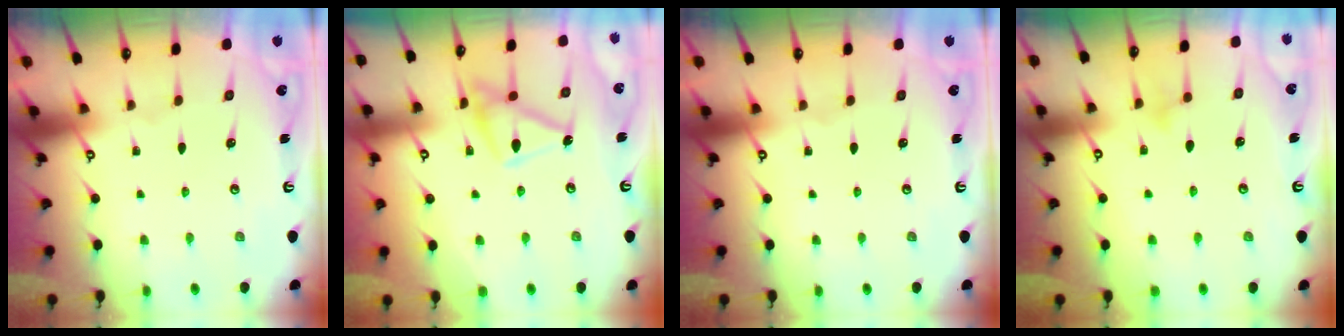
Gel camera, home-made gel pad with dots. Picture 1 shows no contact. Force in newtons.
{"total": 13.5, "press": 13.4, "slide": 0.7}
{"total": 0.0}
{"total": 6.5, "press": 6.5, "slide": 0.6}